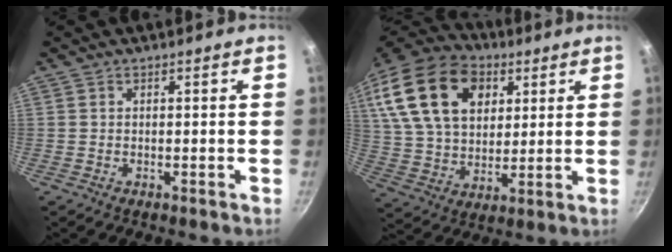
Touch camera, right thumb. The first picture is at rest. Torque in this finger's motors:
{"motor_torque": [-1.28, 3.22, 1.83, 0.34, 0.57]}